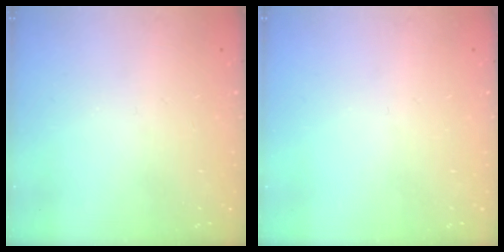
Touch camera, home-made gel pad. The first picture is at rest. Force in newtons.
{"total": 0.0}